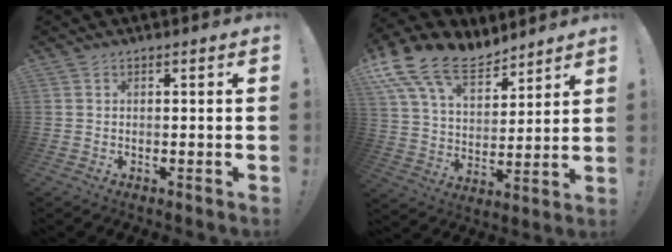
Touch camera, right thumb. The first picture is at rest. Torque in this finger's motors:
{"motor_torque": [-0.27, 2.11, 0.87, 0.43, 0.38]}